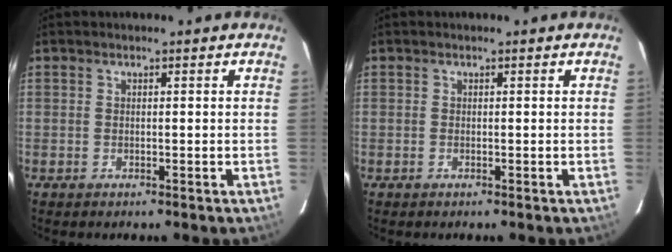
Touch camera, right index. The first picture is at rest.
{"total": 0.0}